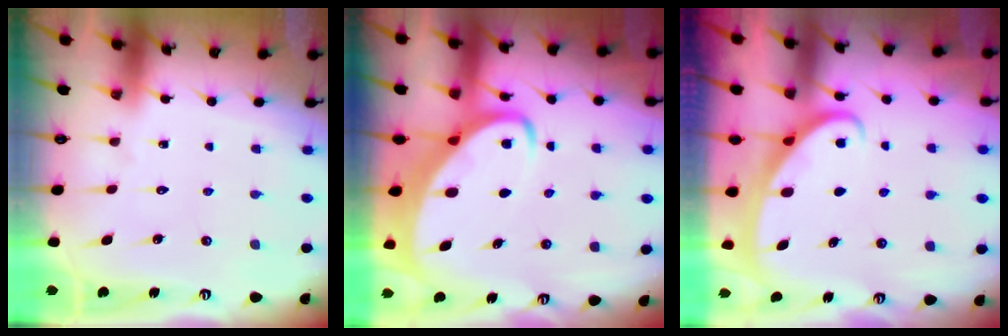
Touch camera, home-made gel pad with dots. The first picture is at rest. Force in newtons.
{"total": 4.5, "press": 4.4, "slide": 0.6}
{"total": 2.5, "press": 2.5, "slide": 0.4}